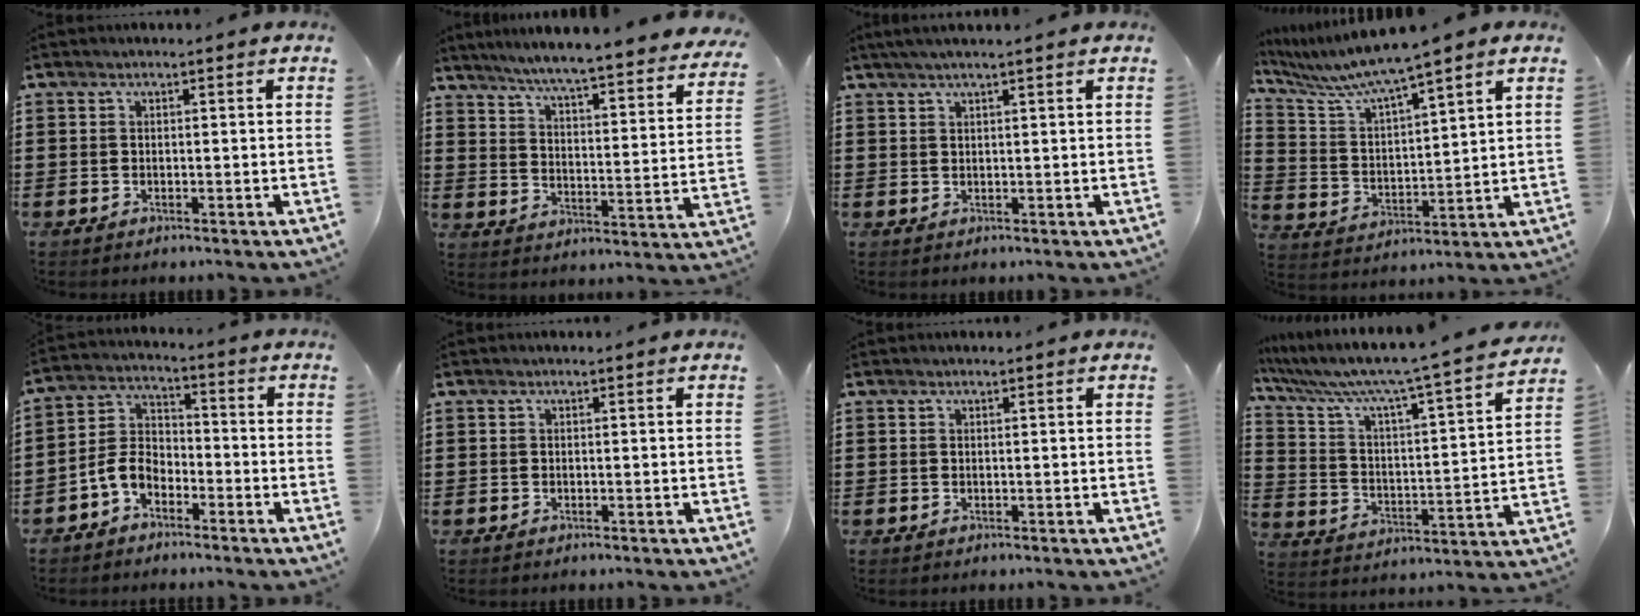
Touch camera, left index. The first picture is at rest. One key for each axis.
{"total": 4.8, "fx": 4.4, "fy": -1.0, "fz": 1.7, "tx": -0.055, "ty": -0.045, "tz": 0.066}
{"total": 1.9, "fx": 1.4, "fy": -0.2, "fz": 1.3, "tx": -0.025, "ty": 0.000, "tz": 0.026}
{"total": 7.1, "fx": 6.2, "fy": -0.3, "fz": 3.4, "tx": -0.094, "ty": -0.037, "tz": 0.102}
{"total": 5.7, "fx": -3.8, "fy": 3.2, "fz": 2.9, "tx": -0.081, "ty": 0.005, "tz": -0.082}
{"total": 0.0}
{"total": 0.0}
{"total": 7.9, "fx": 6.6, "fy": -0.2, "fz": 4.3, "tx": -0.112, "ty": -0.058, "tz": 0.100}